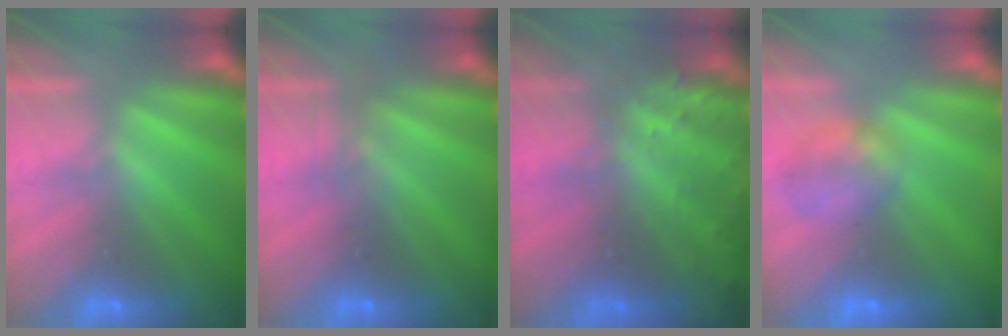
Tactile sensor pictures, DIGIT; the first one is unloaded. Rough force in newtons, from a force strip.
{"total": 2.3}
{"total": 8.0}
{"total": 3.1}